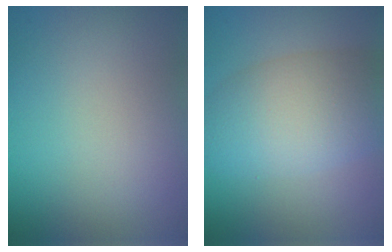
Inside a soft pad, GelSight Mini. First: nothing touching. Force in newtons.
{"total": 7.5, "press": 7.5, "slide": 0.4}